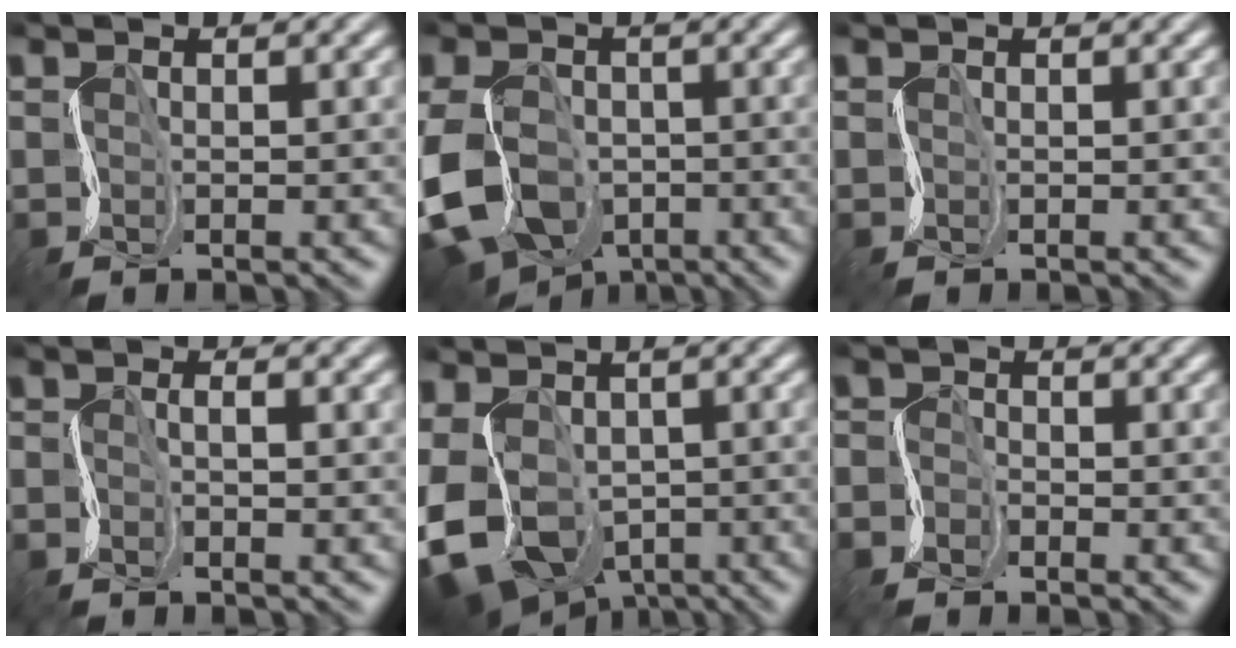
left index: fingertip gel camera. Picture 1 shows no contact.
{"total": 11.6, "force": [-5.4, 8.3, 6.0], "torque": [-0.139, -0.042, -0.087]}
{"total": 0.0}
{"total": 1.6, "force": [-1.5, -0.2, 0.5], "torque": [-0.014, -0.003, -0.031]}
{"total": 12.0, "force": [-5.3, 8.2, 7.0], "torque": [-0.152, -0.044, -0.063]}
{"total": 2.5, "force": [-2.4, 0.6, -0.2], "torque": [-0.001, -0.004, -0.053]}